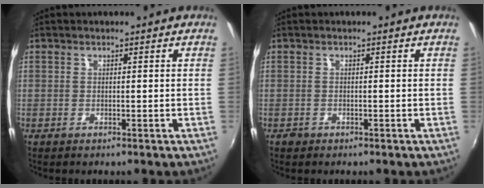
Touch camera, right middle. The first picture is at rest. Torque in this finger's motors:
{"motor_torque": [0.22, -0.22, 0.00, 0.00]}